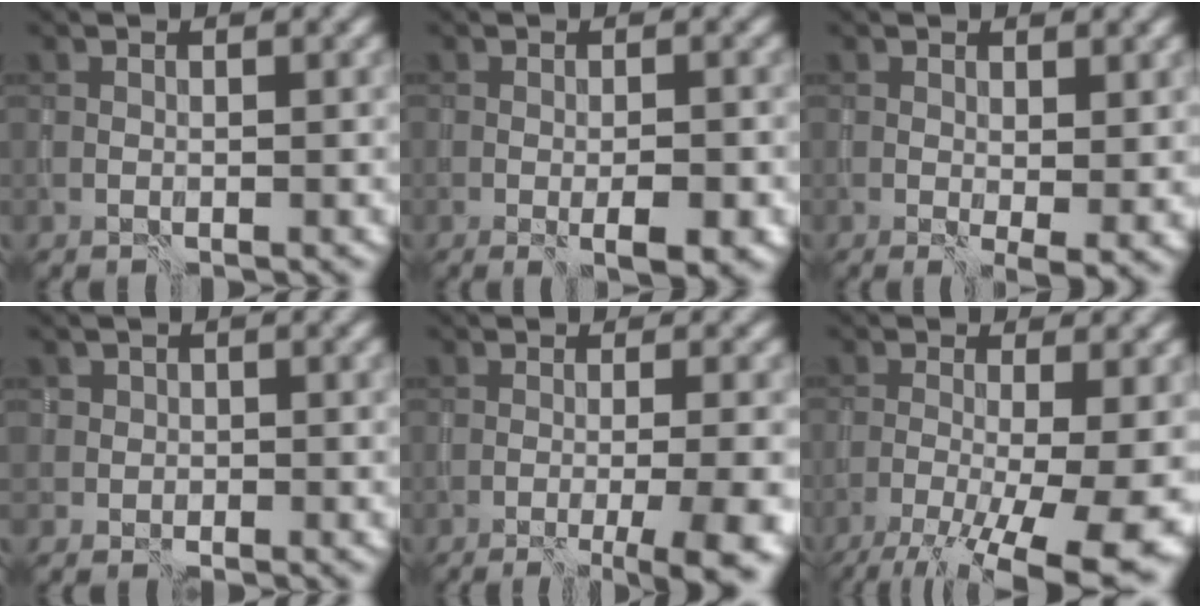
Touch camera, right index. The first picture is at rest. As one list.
[{"total": 2.6, "force": [-1.0, 0.5, 2.3], "torque": [-0.036, -0.012, -0.012]}, {"total": 2.8, "force": [0.5, 1.1, 2.5], "torque": [-0.036, -0.011, 0.010]}, {"total": 1.6, "force": [0.2, 1.6, 0.0], "torque": [0.008, 0.003, 0.000]}, {"total": 7.3, "force": [-2.4, 2.0, 6.6], "torque": [-0.059, -0.015, -0.026]}, {"total": 11.9, "force": [-5.2, 3.5, 10.1], "torque": [-0.159, -0.020, -0.077]}]